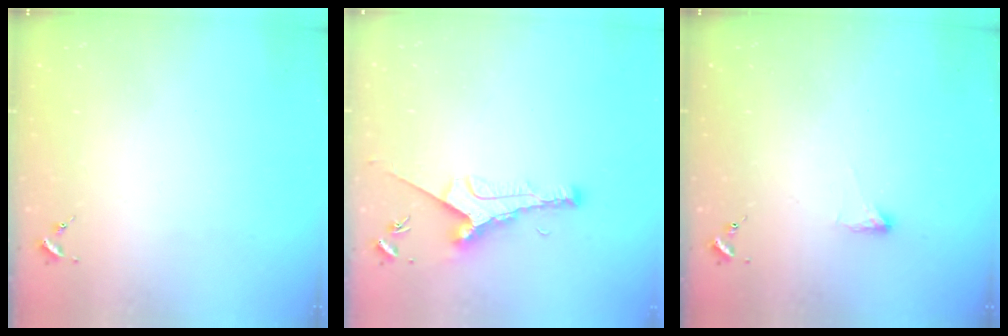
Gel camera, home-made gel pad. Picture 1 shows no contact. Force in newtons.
{"total": 9.0, "press": 9.0, "slide": 0.6}
{"total": 2.3, "press": 2.2, "slide": 0.8}